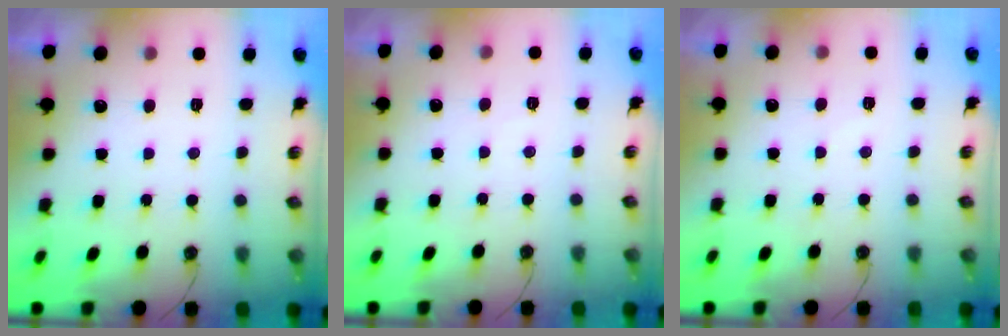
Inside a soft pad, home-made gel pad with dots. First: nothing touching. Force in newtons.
{"total": 2.6, "press": 2.6, "slide": 0.3}
{"total": 2.7, "press": 2.6, "slide": 0.4}